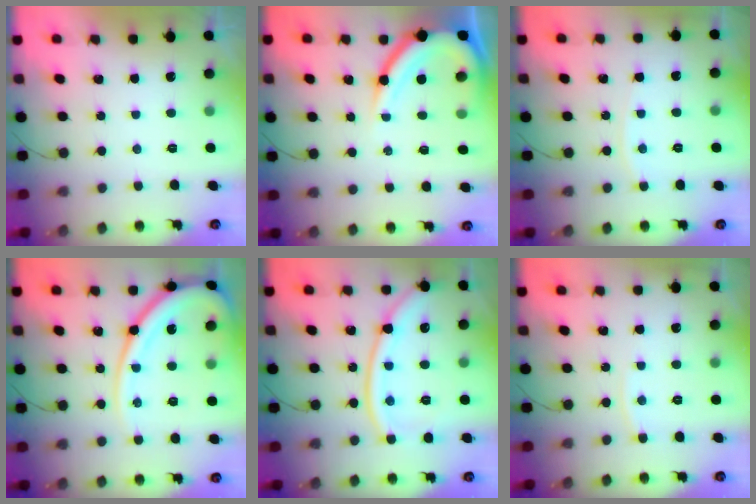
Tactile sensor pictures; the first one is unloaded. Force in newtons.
{"total": 13.0, "press": 13.0, "slide": 1.1}
{"total": 2.6, "press": 2.5, "slide": 0.4}
{"total": 16.4, "press": 16.3, "slide": 1.6}
{"total": 14.4, "press": 14.3, "slide": 1.8}
{"total": 4.1, "press": 4.0, "slide": 0.5}